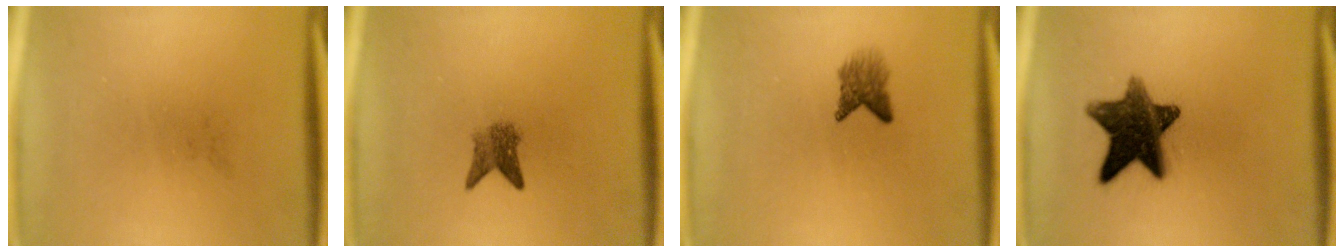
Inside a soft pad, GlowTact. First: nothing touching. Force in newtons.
{"total": 2.8}
{"total": 2.8}
{"total": 12.5}